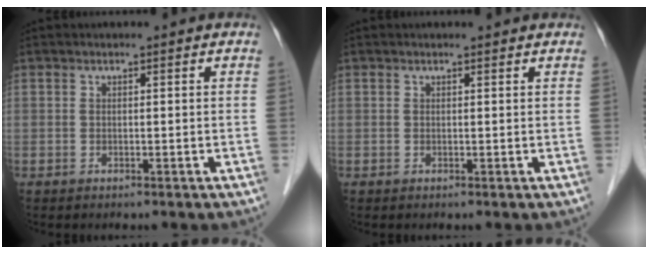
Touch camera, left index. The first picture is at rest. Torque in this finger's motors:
{"motor_torque": [0.95, -1.15, 0.04, -0.01]}